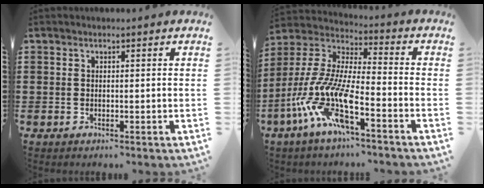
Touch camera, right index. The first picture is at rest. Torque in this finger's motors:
{"motor_torque": [2.14, 0.00, 1.05, 0.21]}